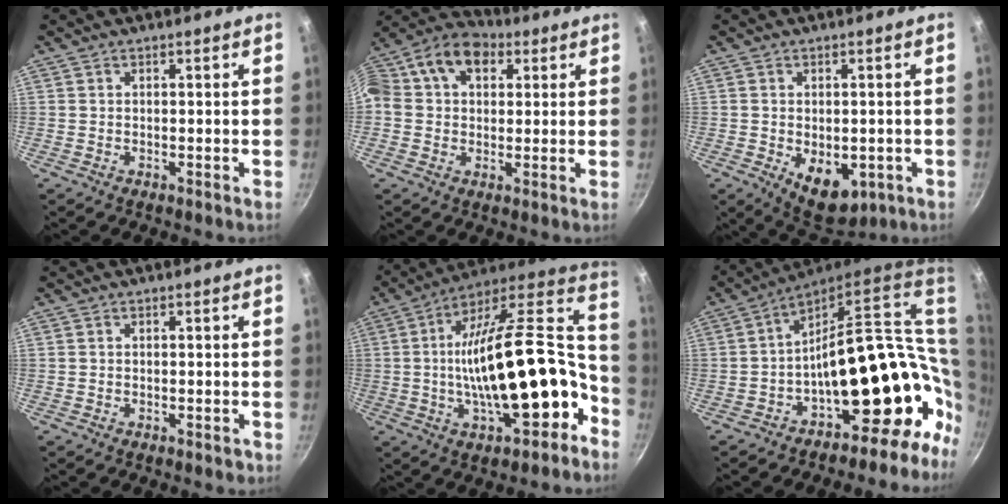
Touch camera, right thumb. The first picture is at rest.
{"total": 16.7, "force": [4.2, 12.6, 10.2], "torque": [-0.193, 0.039, 0.050]}
{"total": 9.2, "force": [-2.2, 5.7, 6.8], "torque": [-0.068, -0.004, -0.015]}
{"total": 0.7, "force": [-0.4, 0.4, 0.4], "torque": [-0.004, 0.003, -0.004]}
{"total": 27.3, "force": [-6.3, 11.6, 23.9], "torque": [-0.347, 0.053, -0.095]}
{"total": 20.9, "force": [-0.4, 12.2, 17.0], "torque": [-0.177, 0.014, 0.005]}